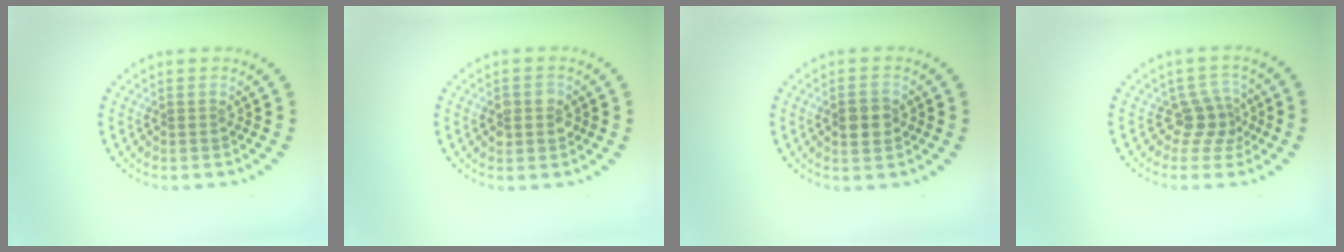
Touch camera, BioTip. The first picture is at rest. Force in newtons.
{"total": 2.0, "press": 2.0, "slide": 0.3}
{"total": 3.1, "press": 3.1, "slide": 0.2}
{"total": 2.6, "press": 1.9, "slide": 1.9}